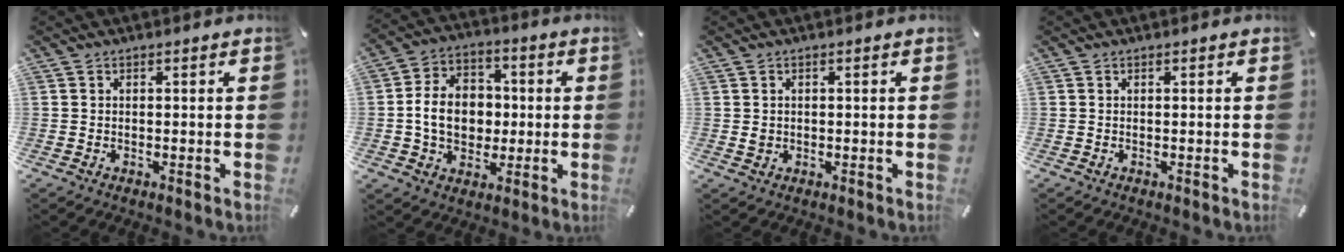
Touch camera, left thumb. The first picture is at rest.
{"total": 11.4, "force": [-0.6, 9.4, 6.4], "torque": [-0.138, 0.020, -0.009]}
{"total": 1.3, "force": [0.0, 1.2, 0.4], "torque": [-0.001, 0.002, -0.003]}
{"total": 0.0}